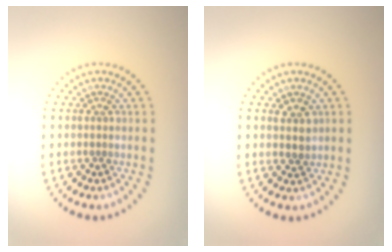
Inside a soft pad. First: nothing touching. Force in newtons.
{"total": 1.7, "press": 1.5, "slide": 0.7}